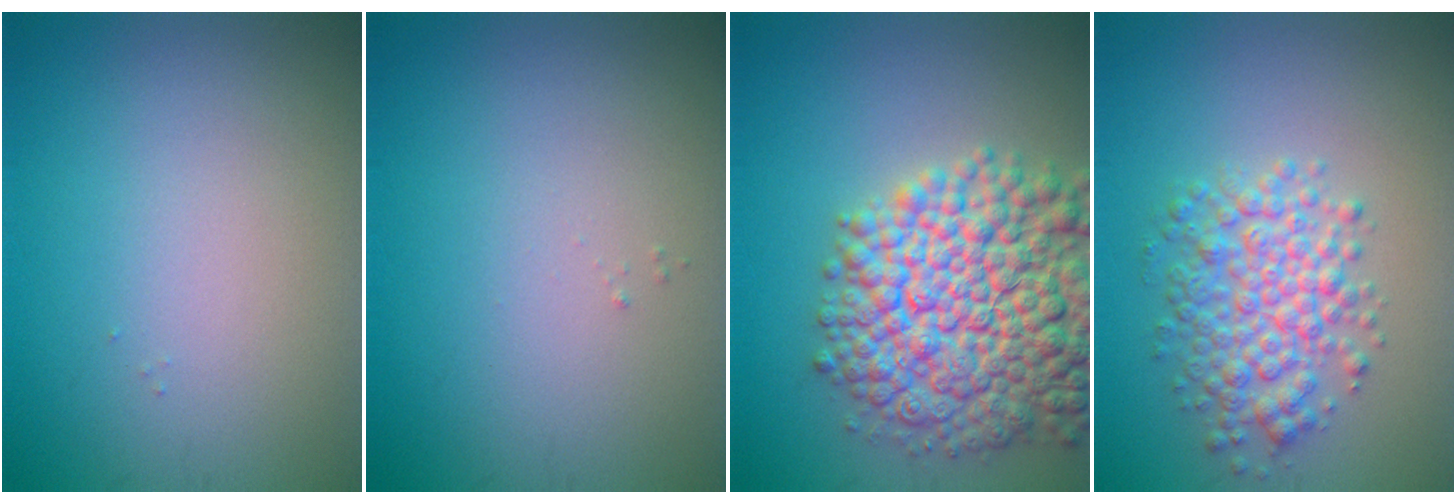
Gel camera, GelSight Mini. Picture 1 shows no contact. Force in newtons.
{"total": 0.0}
{"total": 12.1, "press": 12.1, "slide": 0.5}
{"total": 4.8, "press": 4.8, "slide": 0.1}